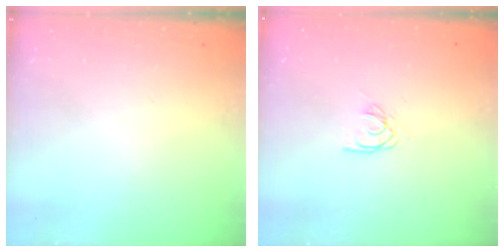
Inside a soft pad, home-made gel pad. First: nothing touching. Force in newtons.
{"total": 3.4, "press": 3.4, "slide": 0.2}